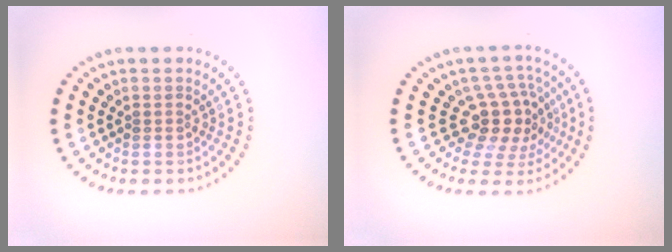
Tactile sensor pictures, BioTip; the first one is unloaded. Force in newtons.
{"total": 4.2, "press": 3.5, "slide": 2.4}